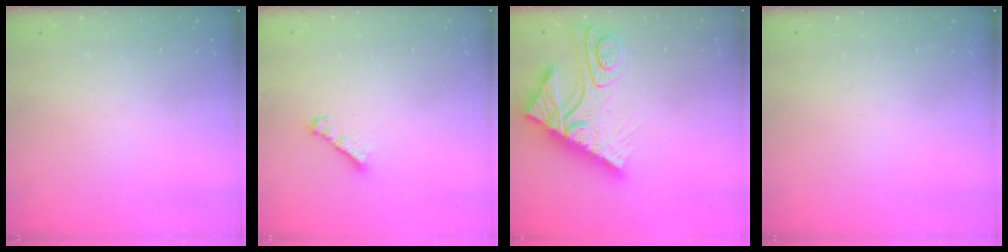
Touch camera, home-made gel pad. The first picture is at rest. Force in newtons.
{"total": 1.9, "press": 1.8, "slide": 0.6}
{"total": 15.3, "press": 15.3, "slide": 1.4}
{"total": 0.0}